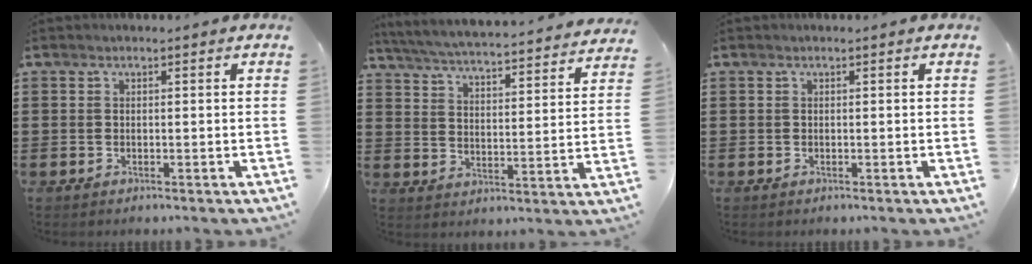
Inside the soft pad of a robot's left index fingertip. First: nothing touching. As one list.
[{"total": 4.7, "force": [4.5, -0.6, 1.2], "torque": [-0.046, -0.038, 0.070]}, {"total": 0.0}]